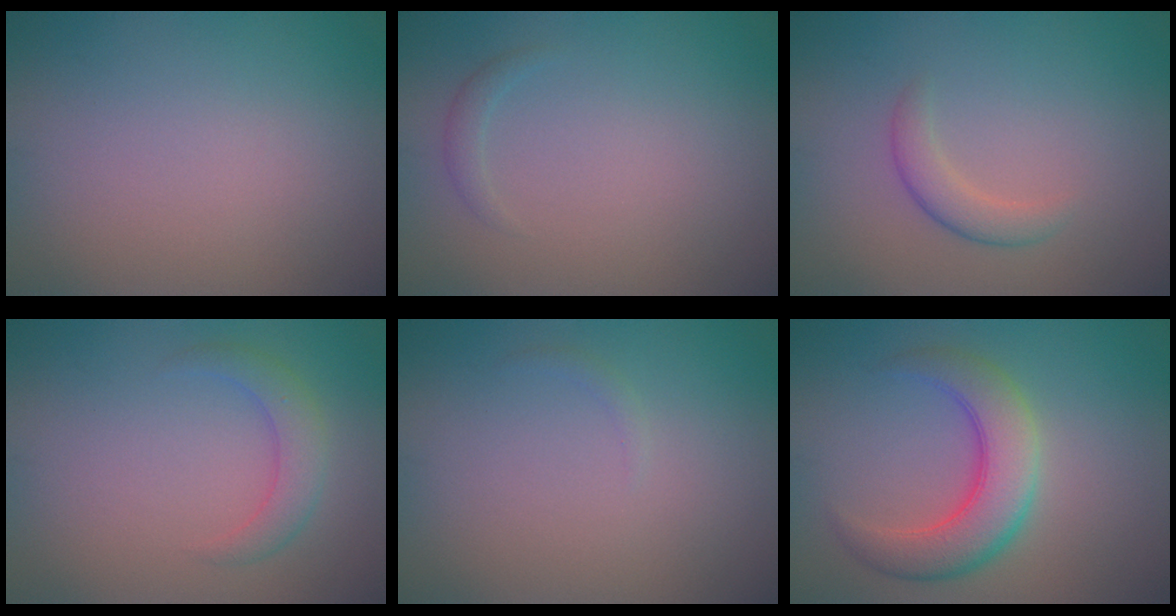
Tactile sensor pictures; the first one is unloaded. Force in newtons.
{"total": 0.8, "press": 0.8, "slide": 0.0}
{"total": 2.1, "press": 2.1, "slide": 0.1}
{"total": 2.4, "press": 2.4, "slide": 0.0}
{"total": 0.5, "press": 0.5, "slide": 0.1}
{"total": 5.7, "press": 5.7, "slide": 0.1}